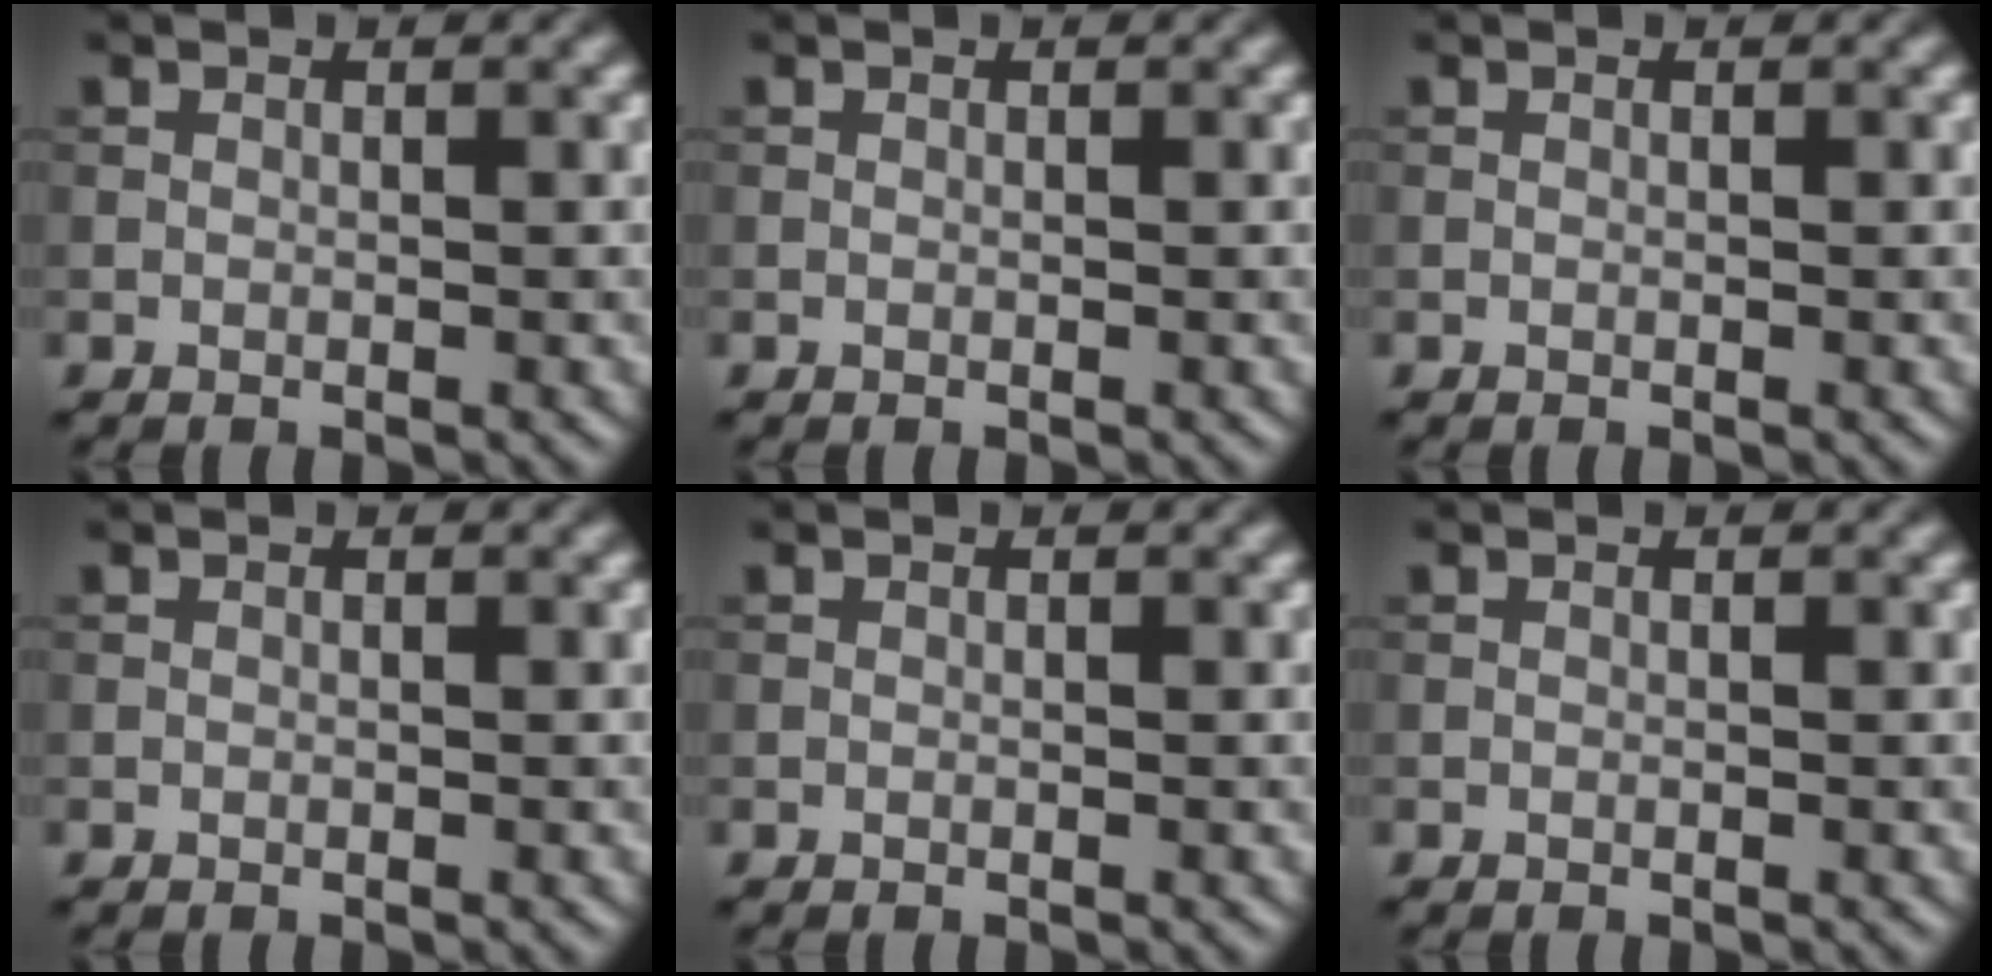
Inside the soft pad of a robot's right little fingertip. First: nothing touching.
{"total": 0.0}
{"total": 0.0}
{"total": 0.0}
{"total": 0.0}
{"total": 0.0}